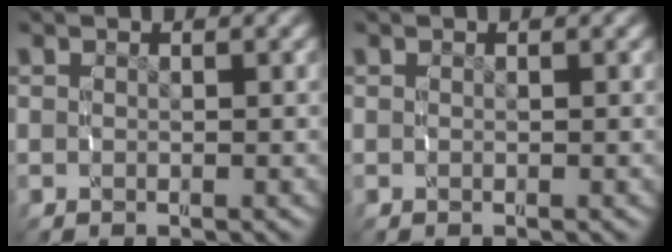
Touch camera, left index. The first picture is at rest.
{"total": 0.0}